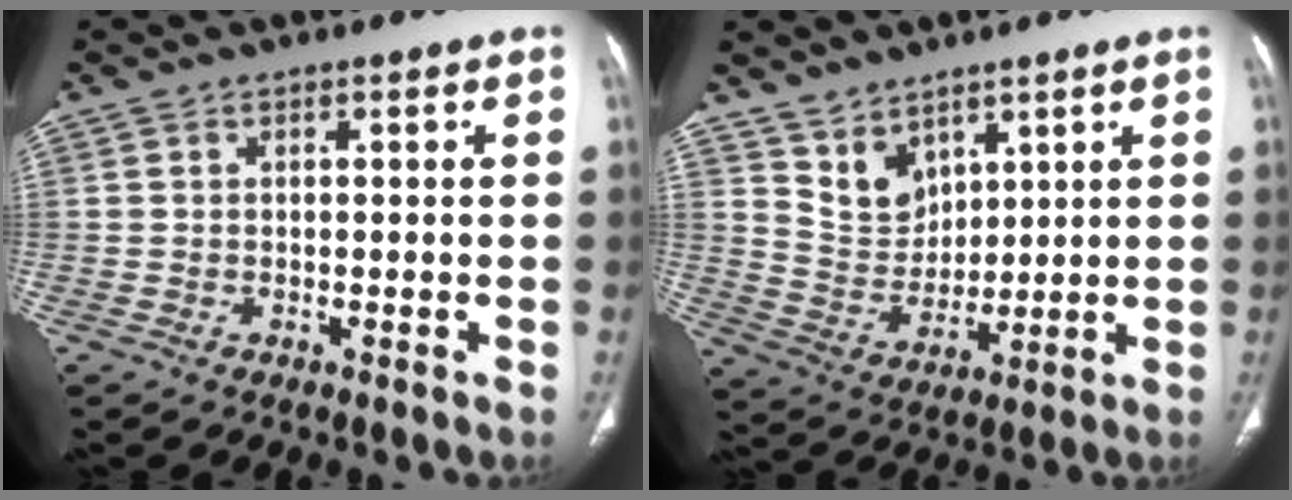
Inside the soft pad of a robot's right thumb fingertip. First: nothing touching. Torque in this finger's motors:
{"motor_torque": [-0.84, 0.89, -0.21, 0.39, 0.00]}